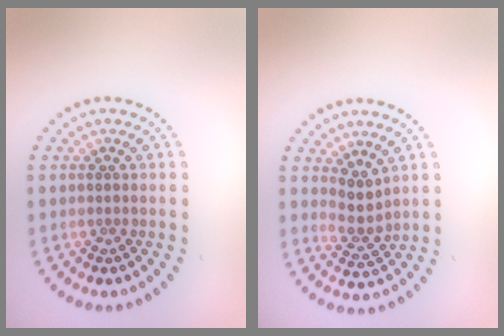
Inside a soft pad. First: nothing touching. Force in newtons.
{"total": 2.3, "press": 1.7, "slide": 1.5}